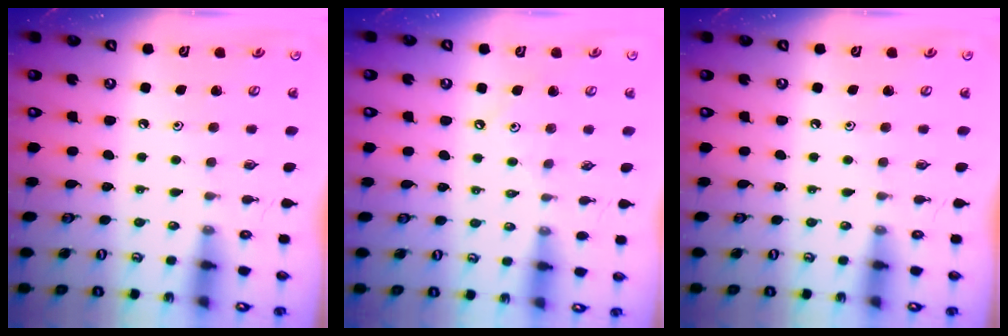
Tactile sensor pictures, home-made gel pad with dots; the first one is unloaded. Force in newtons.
{"total": 3.5, "press": 3.4, "slide": 0.5}
{"total": 0.0}